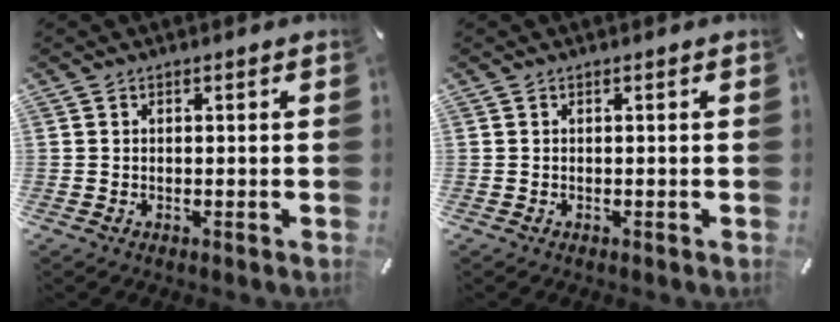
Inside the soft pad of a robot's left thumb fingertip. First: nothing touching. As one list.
[{"total": 0.0}]